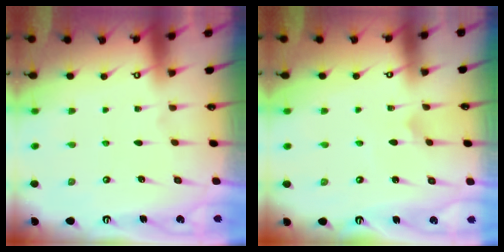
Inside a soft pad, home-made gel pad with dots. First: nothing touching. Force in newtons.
{"total": 1.9, "press": 1.9, "slide": 0.1}